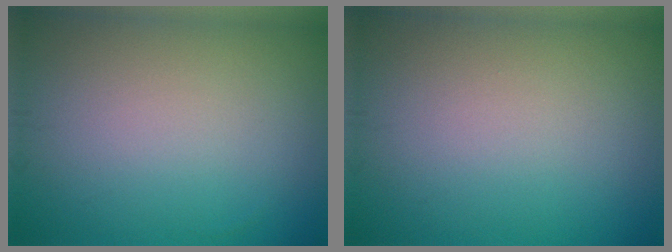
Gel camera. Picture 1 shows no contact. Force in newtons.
{"total": 0.0}